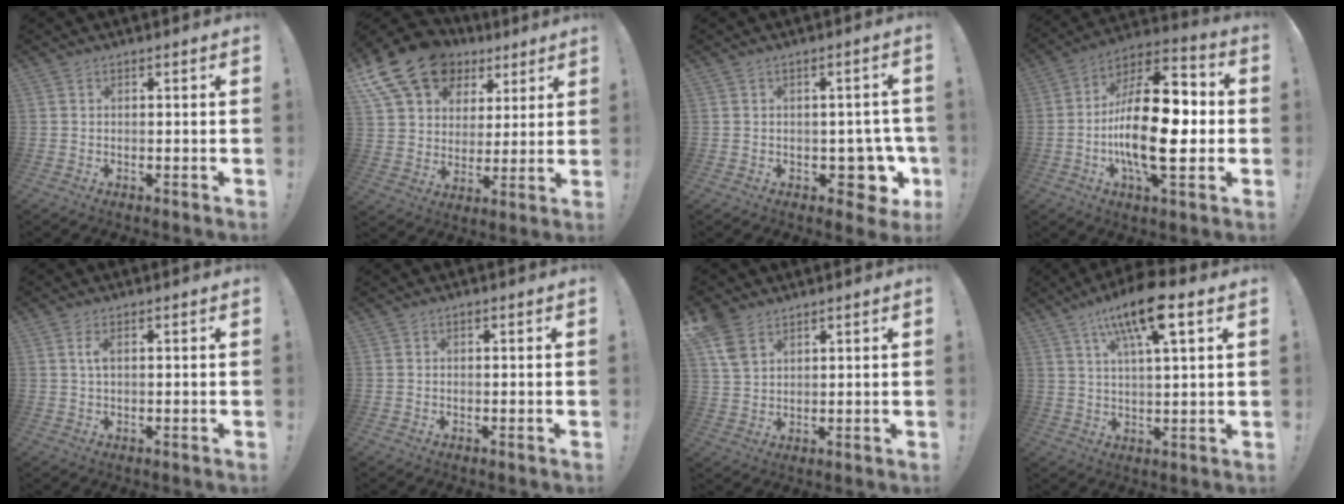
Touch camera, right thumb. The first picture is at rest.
{"total": 18.9, "force": [10.9, 12.7, 8.8], "torque": [-0.148, -0.057, 0.212]}
{"total": 7.7, "force": [-1.6, 5.6, 5.0], "torque": [-0.046, 0.005, -0.014]}
{"total": 24.5, "force": [-3.4, 10.5, 21.9], "torque": [-0.375, 0.018, -0.055]}
{"total": 2.6, "force": [0.8, 0.9, 2.3], "torque": [-0.045, 0.002, 0.011]}
{"total": 0.0}
{"total": 8.0, "force": [5.1, 4.7, 4.1], "torque": [-0.084, -0.017, 0.100]}
{"total": 13.4, "force": [7.1, 3.4, 10.9], "torque": [-0.182, -0.026, 0.113]}